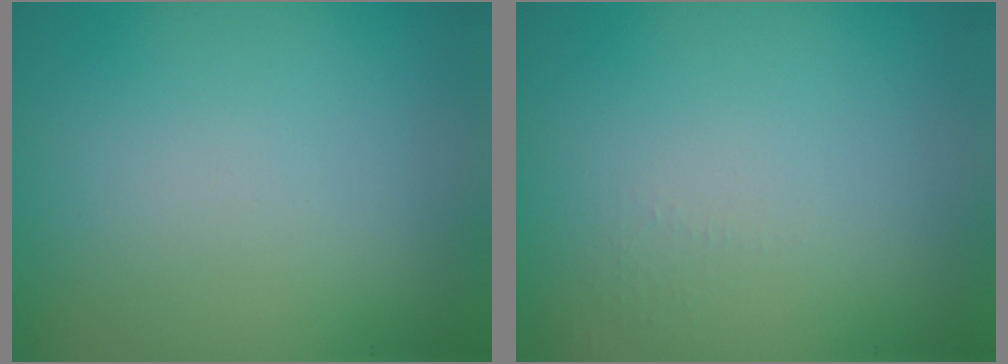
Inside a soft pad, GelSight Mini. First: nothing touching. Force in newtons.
{"total": 0.6, "press": 0.6, "slide": 0.3}